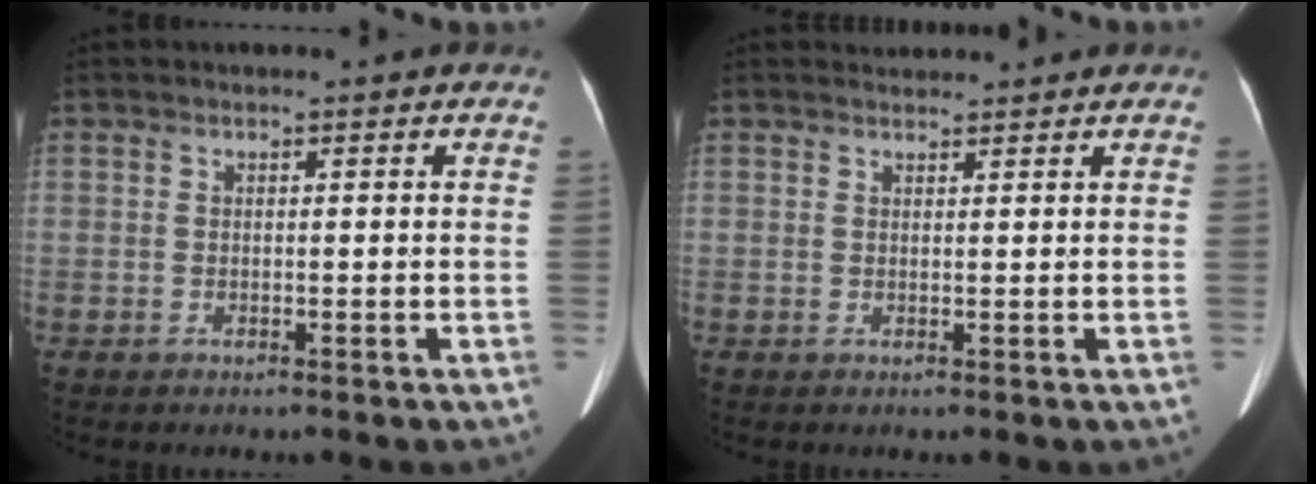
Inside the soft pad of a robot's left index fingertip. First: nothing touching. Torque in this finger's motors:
{"motor_torque": [0.06, -0.04, -0.04, 0.01]}